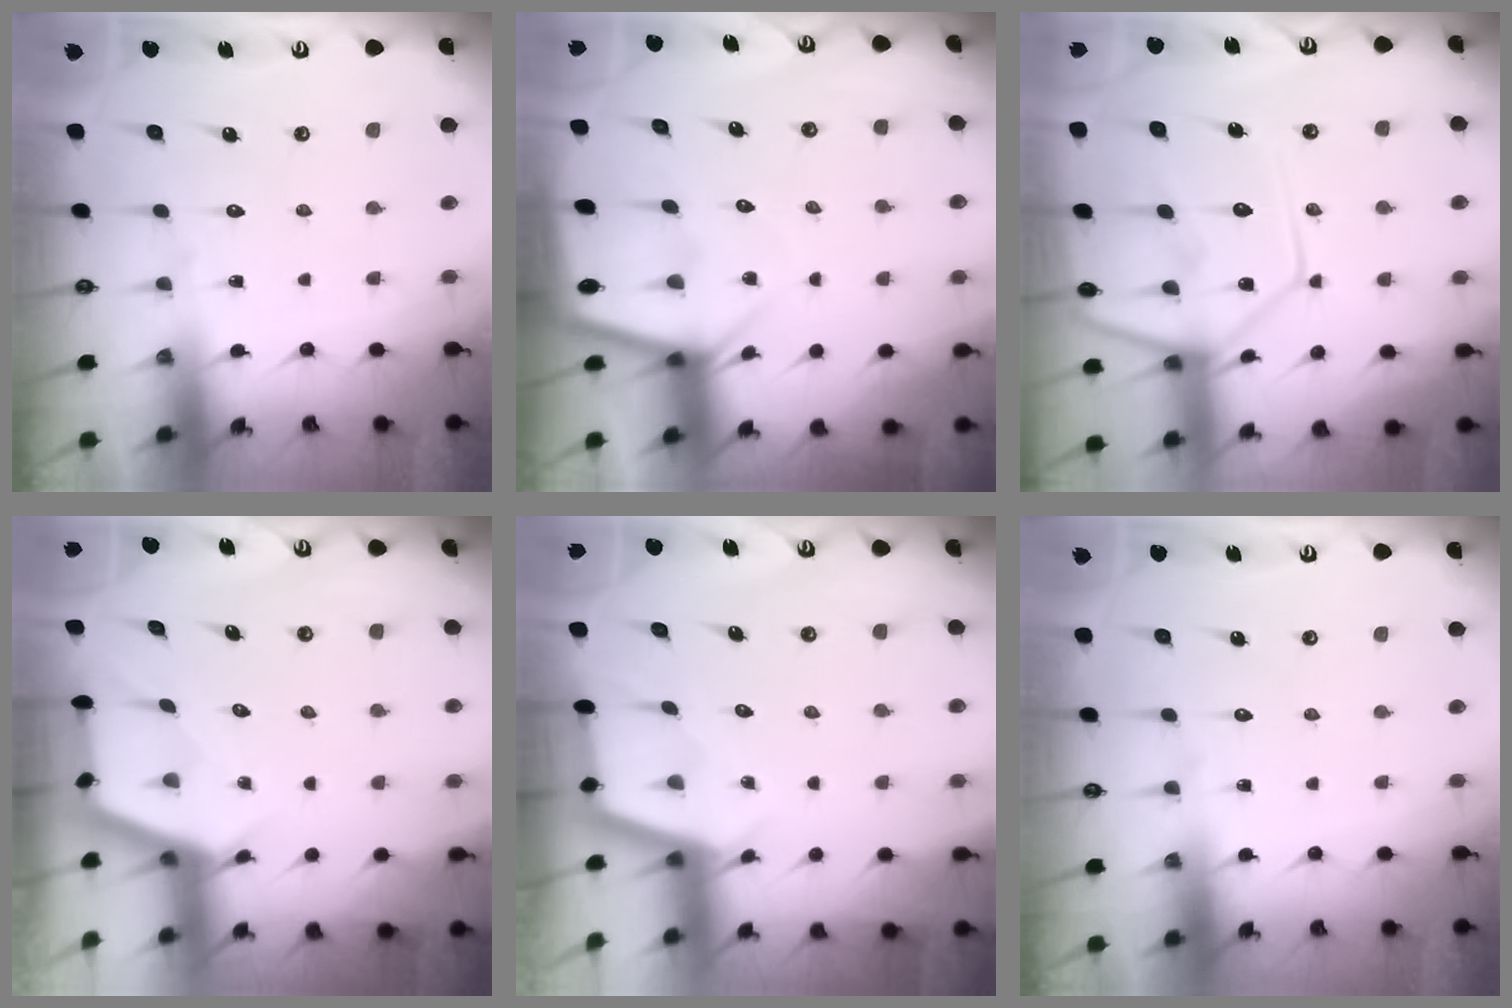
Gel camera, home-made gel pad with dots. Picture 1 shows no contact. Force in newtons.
{"total": 4.0, "press": 4.0, "slide": 0.4}
{"total": 17.1, "press": 17.0, "slide": 2.4}
{"total": 2.7, "press": 2.7, "slide": 0.4}
{"total": 2.4, "press": 2.4, "slide": 0.2}
{"total": 0.0}